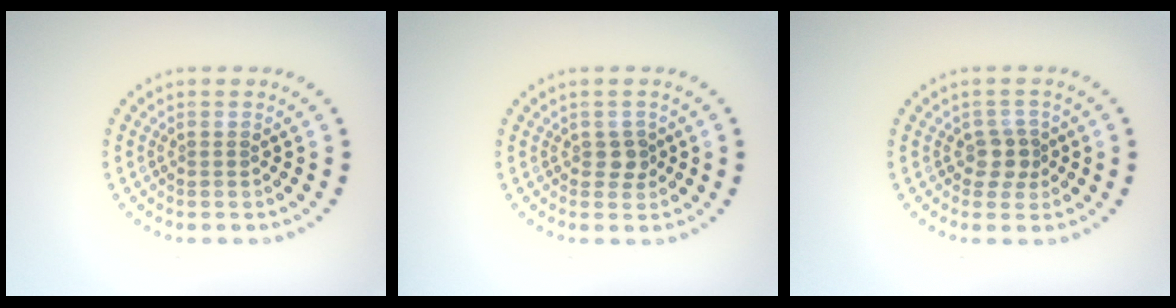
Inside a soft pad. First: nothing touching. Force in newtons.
{"total": 1.3, "press": 1.3, "slide": 0.5}
{"total": 2.1, "press": 1.8, "slide": 1.1}